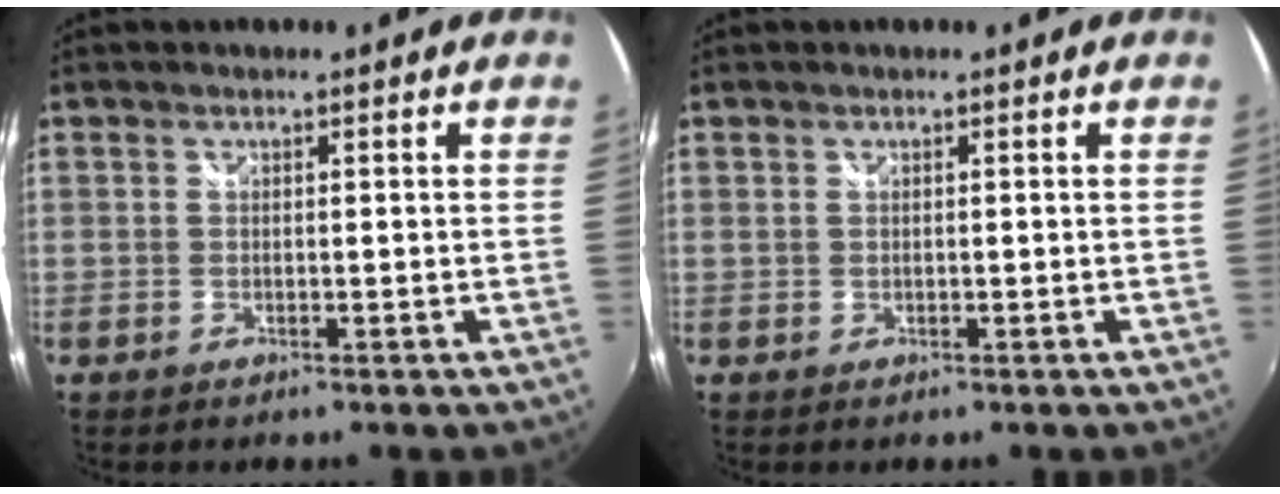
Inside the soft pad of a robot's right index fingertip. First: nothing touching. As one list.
[{"total": 0.0}]